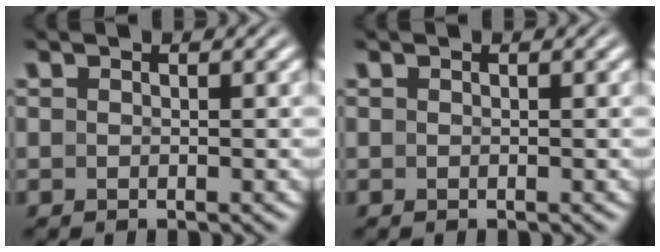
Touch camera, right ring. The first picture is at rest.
{"total": 0.0}